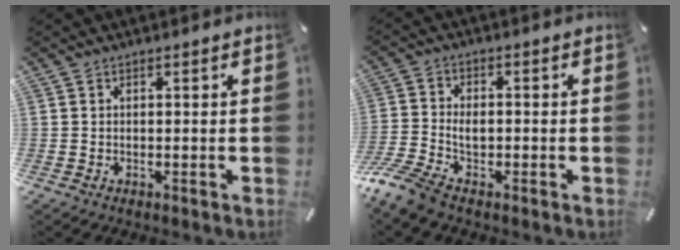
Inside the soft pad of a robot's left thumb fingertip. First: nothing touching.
{"total": 7.0, "force": [-3.3, 4.2, 4.5], "torque": [-0.106, 0.006, -0.063]}